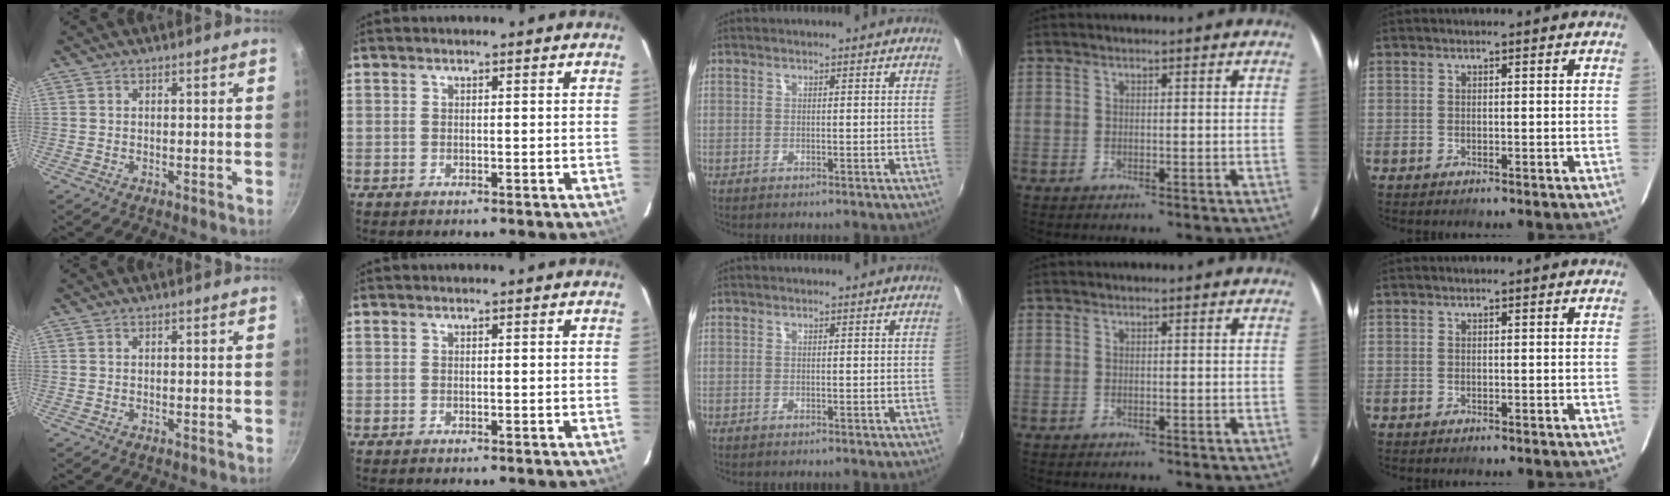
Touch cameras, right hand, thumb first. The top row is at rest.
{}